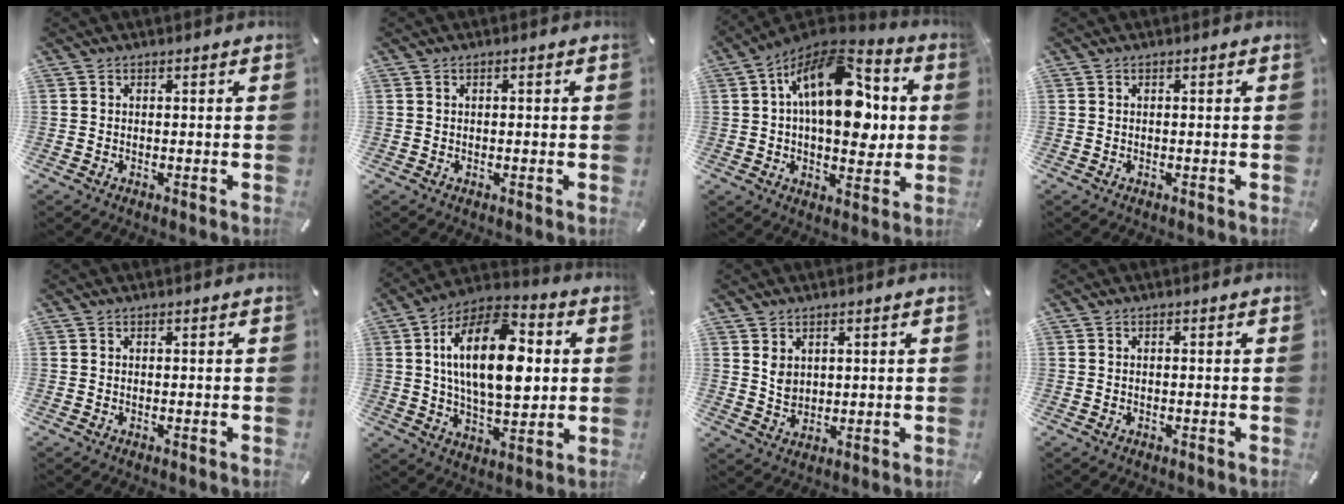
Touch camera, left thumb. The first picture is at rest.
{"total": 0.7, "force": [-0.1, 0.3, 0.6], "torque": [-0.010, 0.001, -0.001]}
{"total": 20.6, "force": [4.2, 11.6, 16.5], "torque": [-0.270, -0.013, 0.068]}
{"total": 0.0}
{"total": 0.0}
{"total": 21.3, "force": [3.8, 11.7, 17.4], "torque": [-0.307, -0.006, 0.056]}
{"total": 3.7, "force": [1.6, 3.0, 1.5], "torque": [-0.025, -0.002, 0.029]}
{"total": 0.6, "force": [-0.2, 0.3, 0.5], "torque": [-0.010, 0.000, -0.004]}